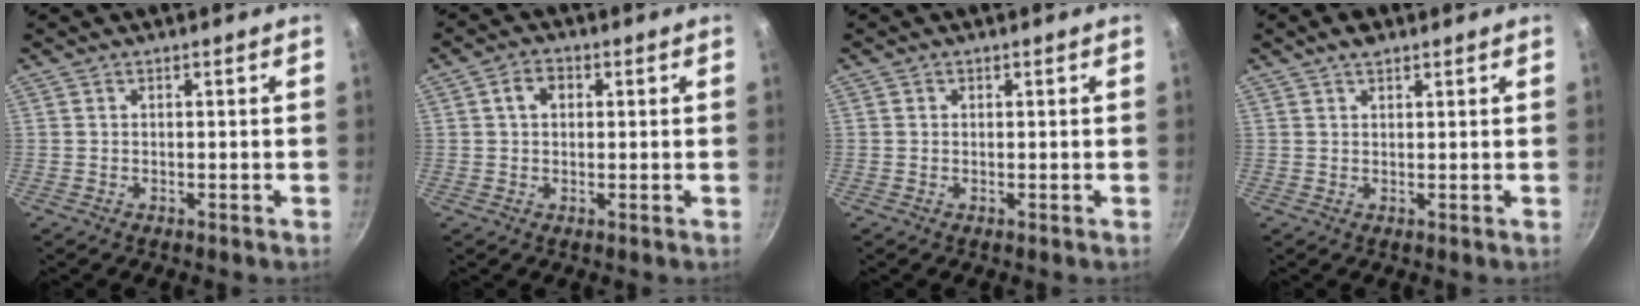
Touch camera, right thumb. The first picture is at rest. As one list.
[{"total": 3.9, "force": [0.9, 2.9, 2.5], "torque": [-0.026, 0.007, 0.010]}, {"total": 0.6, "force": [0.2, 0.6, 0.1], "torque": [0.002, 0.002, 0.001]}, {"total": 3.0, "force": [2.0, 1.5, 1.6], "torque": [-0.018, -0.003, 0.031]}]